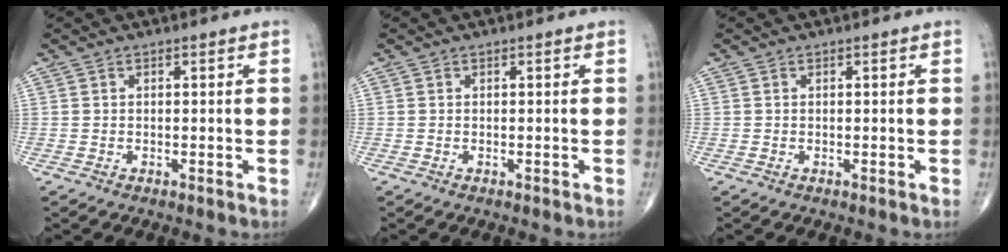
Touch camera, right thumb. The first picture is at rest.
{"total": 0.0}
{"total": 0.0}